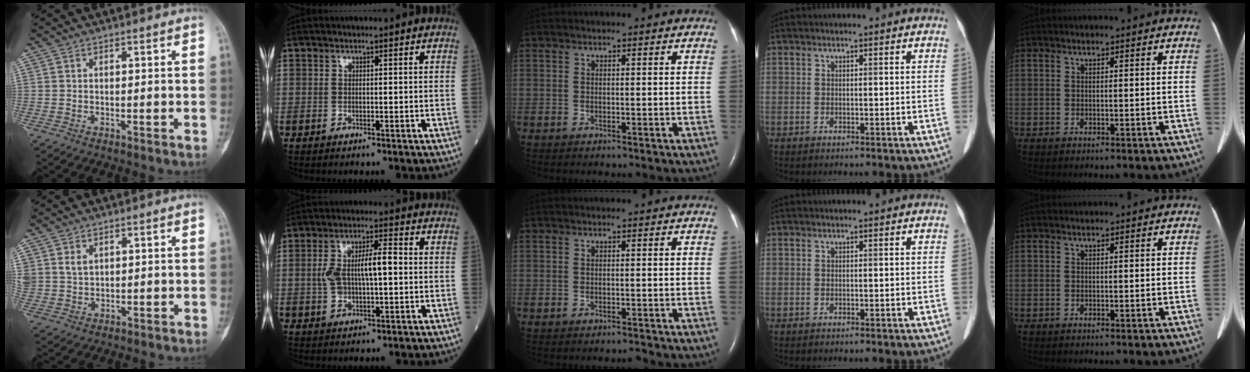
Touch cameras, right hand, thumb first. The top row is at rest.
{"thumb": {"total": 3.3, "force": [1.6, 2.4, 1.7], "torque": [-0.026, -0.008, 0.040]}, "index": {"total": 7.8, "force": [0.3, 2.4, 7.4], "torque": [-0.149, 0.019, 0.008]}, "middle": {"total": 0.5, "force": [-0.5, 0.0, 0.1], "torque": [-0.004, -0.002, -0.008]}}